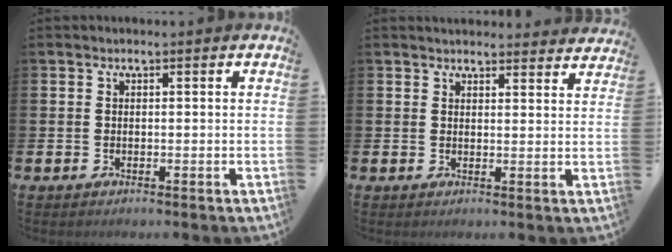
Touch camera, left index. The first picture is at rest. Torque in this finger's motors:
{"motor_torque": [0.97, -1.17, 0.24, 0.02]}